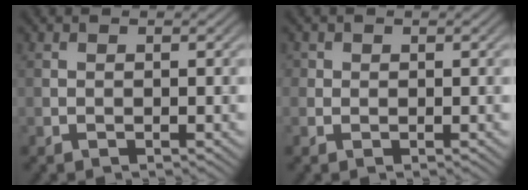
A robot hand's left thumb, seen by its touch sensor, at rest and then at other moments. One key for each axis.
{"total": 1.2, "fx": 0.4, "fy": 1.1, "fz": 0.2, "tx": -0.002, "ty": -0.002, "tz": 0.003}